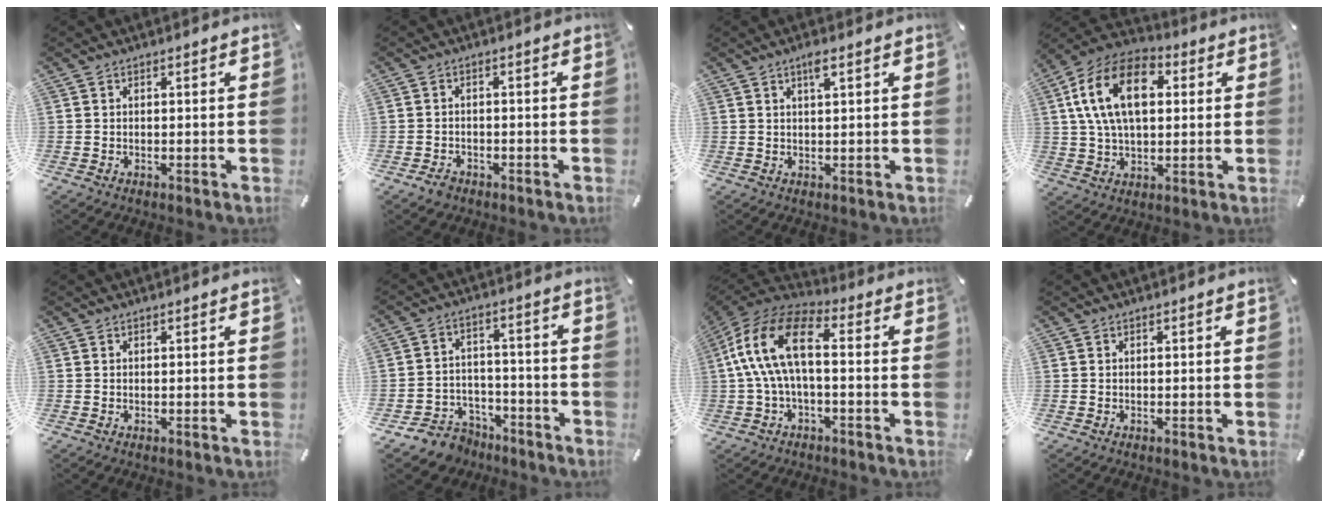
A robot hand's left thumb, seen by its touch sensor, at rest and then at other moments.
{"total": 2.6, "force": [-1.8, 1.6, 0.9], "torque": [-0.023, 0.008, -0.037]}
{"total": 2.5, "force": [1.4, 0.4, 2.1], "torque": [-0.044, 0.003, 0.024]}
{"total": 17.4, "force": [3.9, 11.0, 12.9], "torque": [-0.270, 0.011, 0.066]}
{"total": 0.0}
{"total": 8.3, "force": [-6.4, 5.0, 1.7], "torque": [-0.030, 0.043, -0.121]}
{"total": 15.6, "force": [0.8, 7.9, 13.4], "torque": [-0.286, 0.000, 0.010]}
{"total": 0.0}